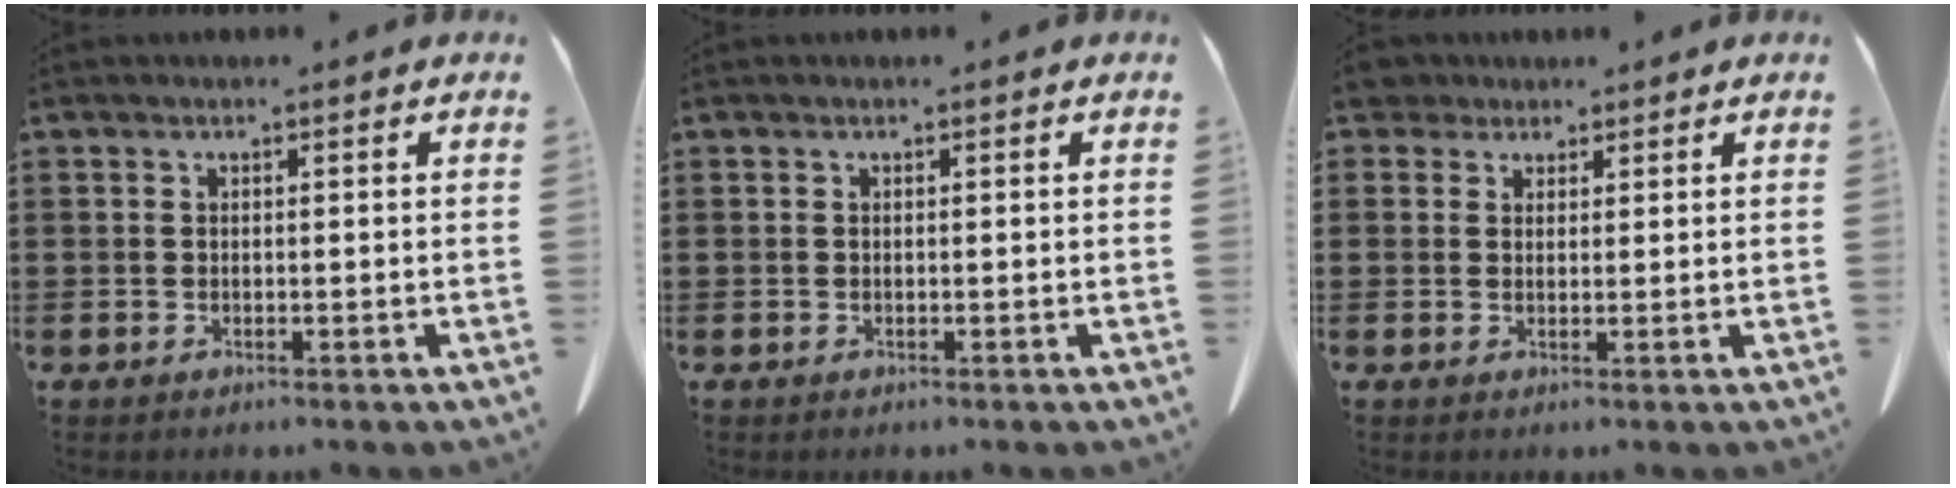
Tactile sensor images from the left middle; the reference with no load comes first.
{"total": 0.0}
{"total": 2.9, "force": [2.3, 1.6, 0.6], "torque": [-0.015, 0.005, 0.043]}